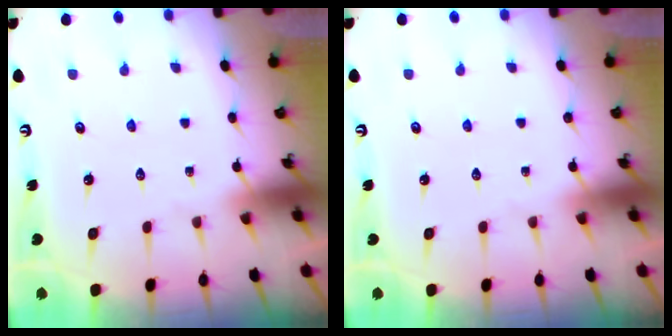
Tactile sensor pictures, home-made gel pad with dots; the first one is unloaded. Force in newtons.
{"total": 0.0}